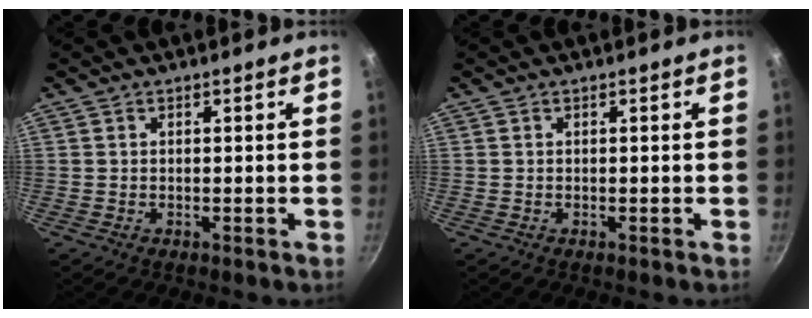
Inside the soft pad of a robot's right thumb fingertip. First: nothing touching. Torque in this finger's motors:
{"motor_torque": [-0.16, -0.16, 0.15, -0.11, 0.00]}